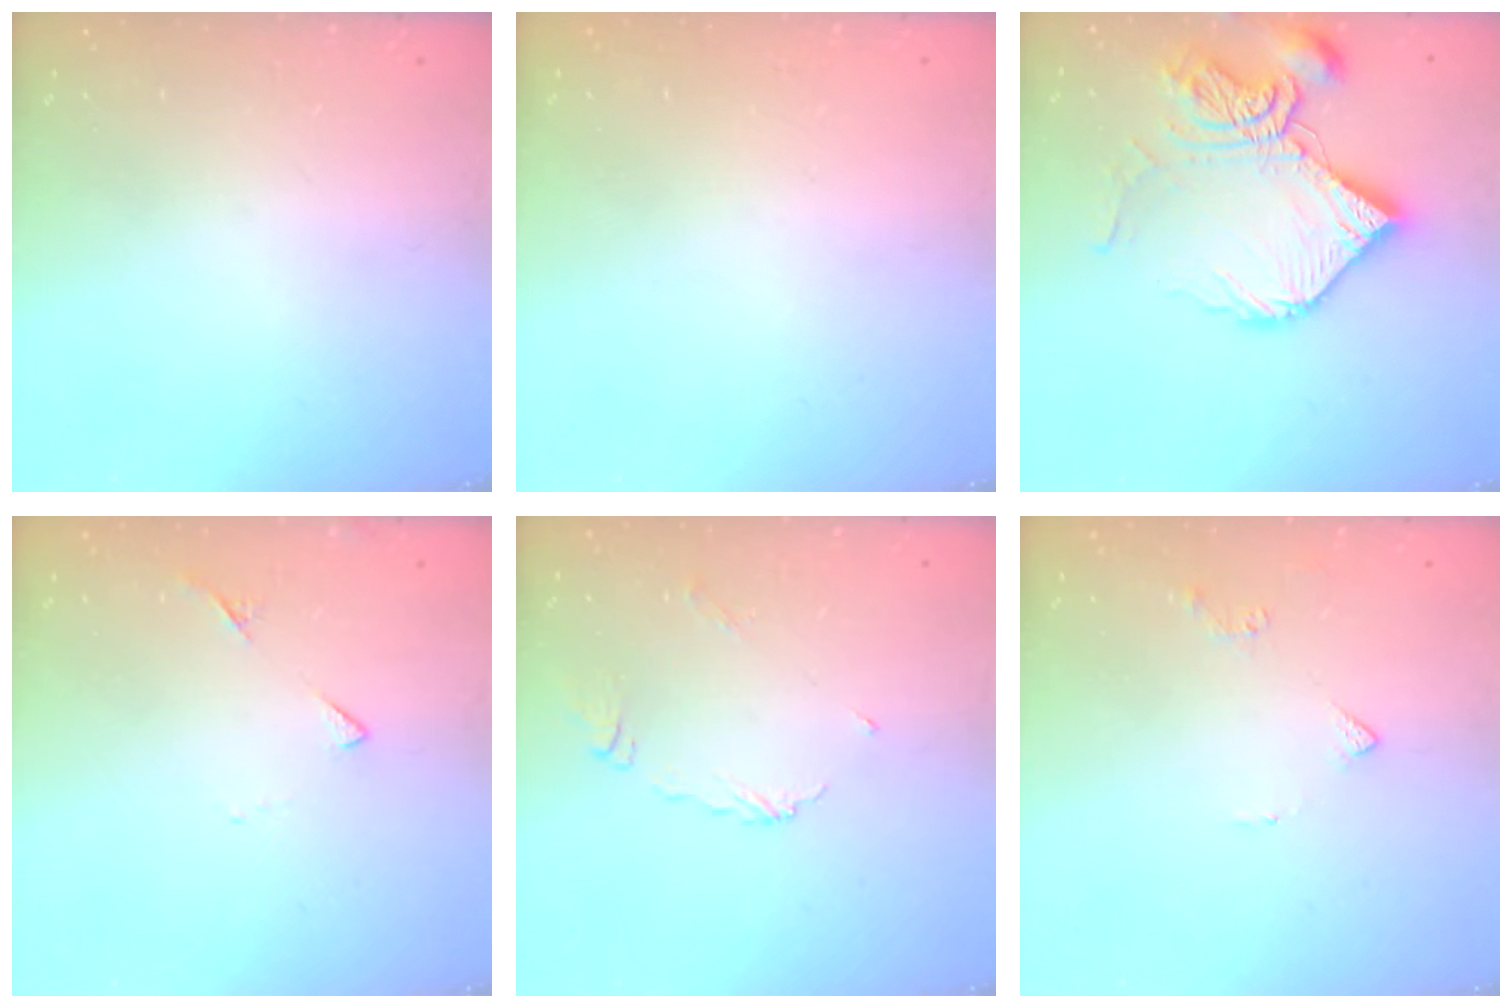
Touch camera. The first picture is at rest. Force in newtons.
{"total": 1.8, "press": 1.7, "slide": 0.1}
{"total": 17.7, "press": 17.6, "slide": 1.9}
{"total": 4.8, "press": 4.8, "slide": 0.5}
{"total": 7.2, "press": 7.2, "slide": 0.6}
{"total": 3.9, "press": 3.8, "slide": 0.9}